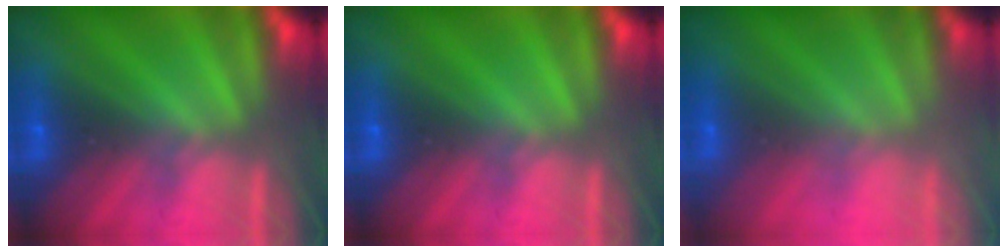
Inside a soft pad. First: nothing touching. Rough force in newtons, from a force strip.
{"total": 0.0}
{"total": 2.6}